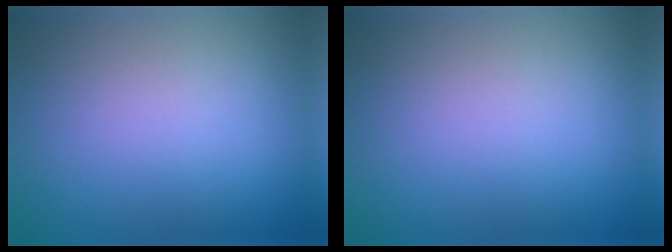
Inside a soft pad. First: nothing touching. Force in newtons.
{"total": 0.0}